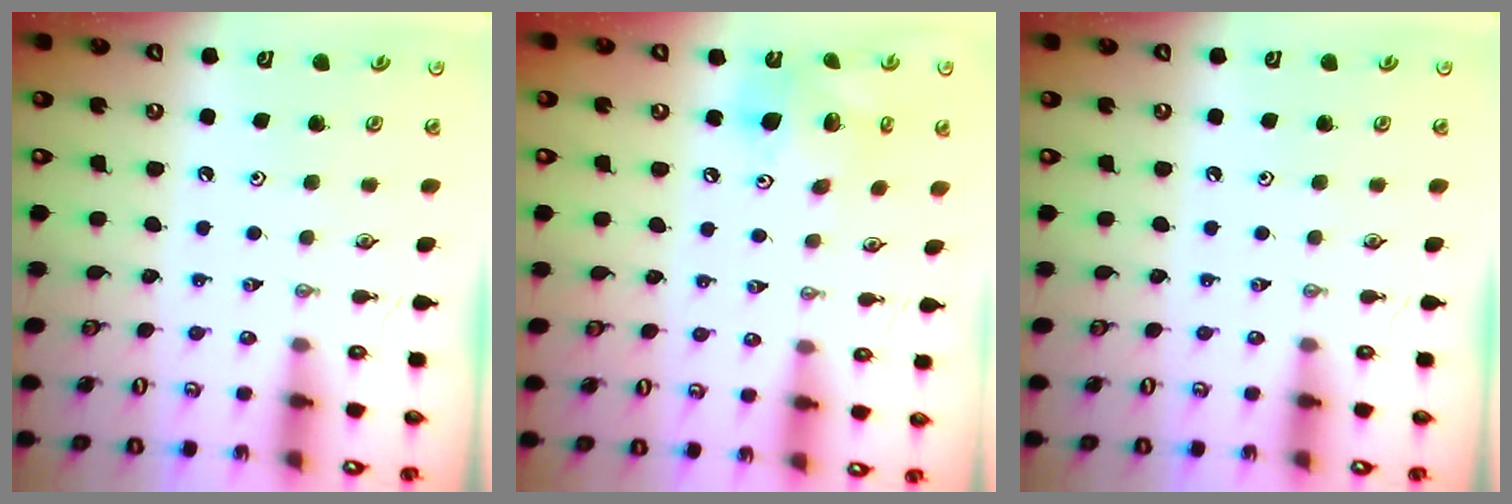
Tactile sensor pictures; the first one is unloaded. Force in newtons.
{"total": 13.5, "press": 13.2, "slide": 3.1}
{"total": 0.0}